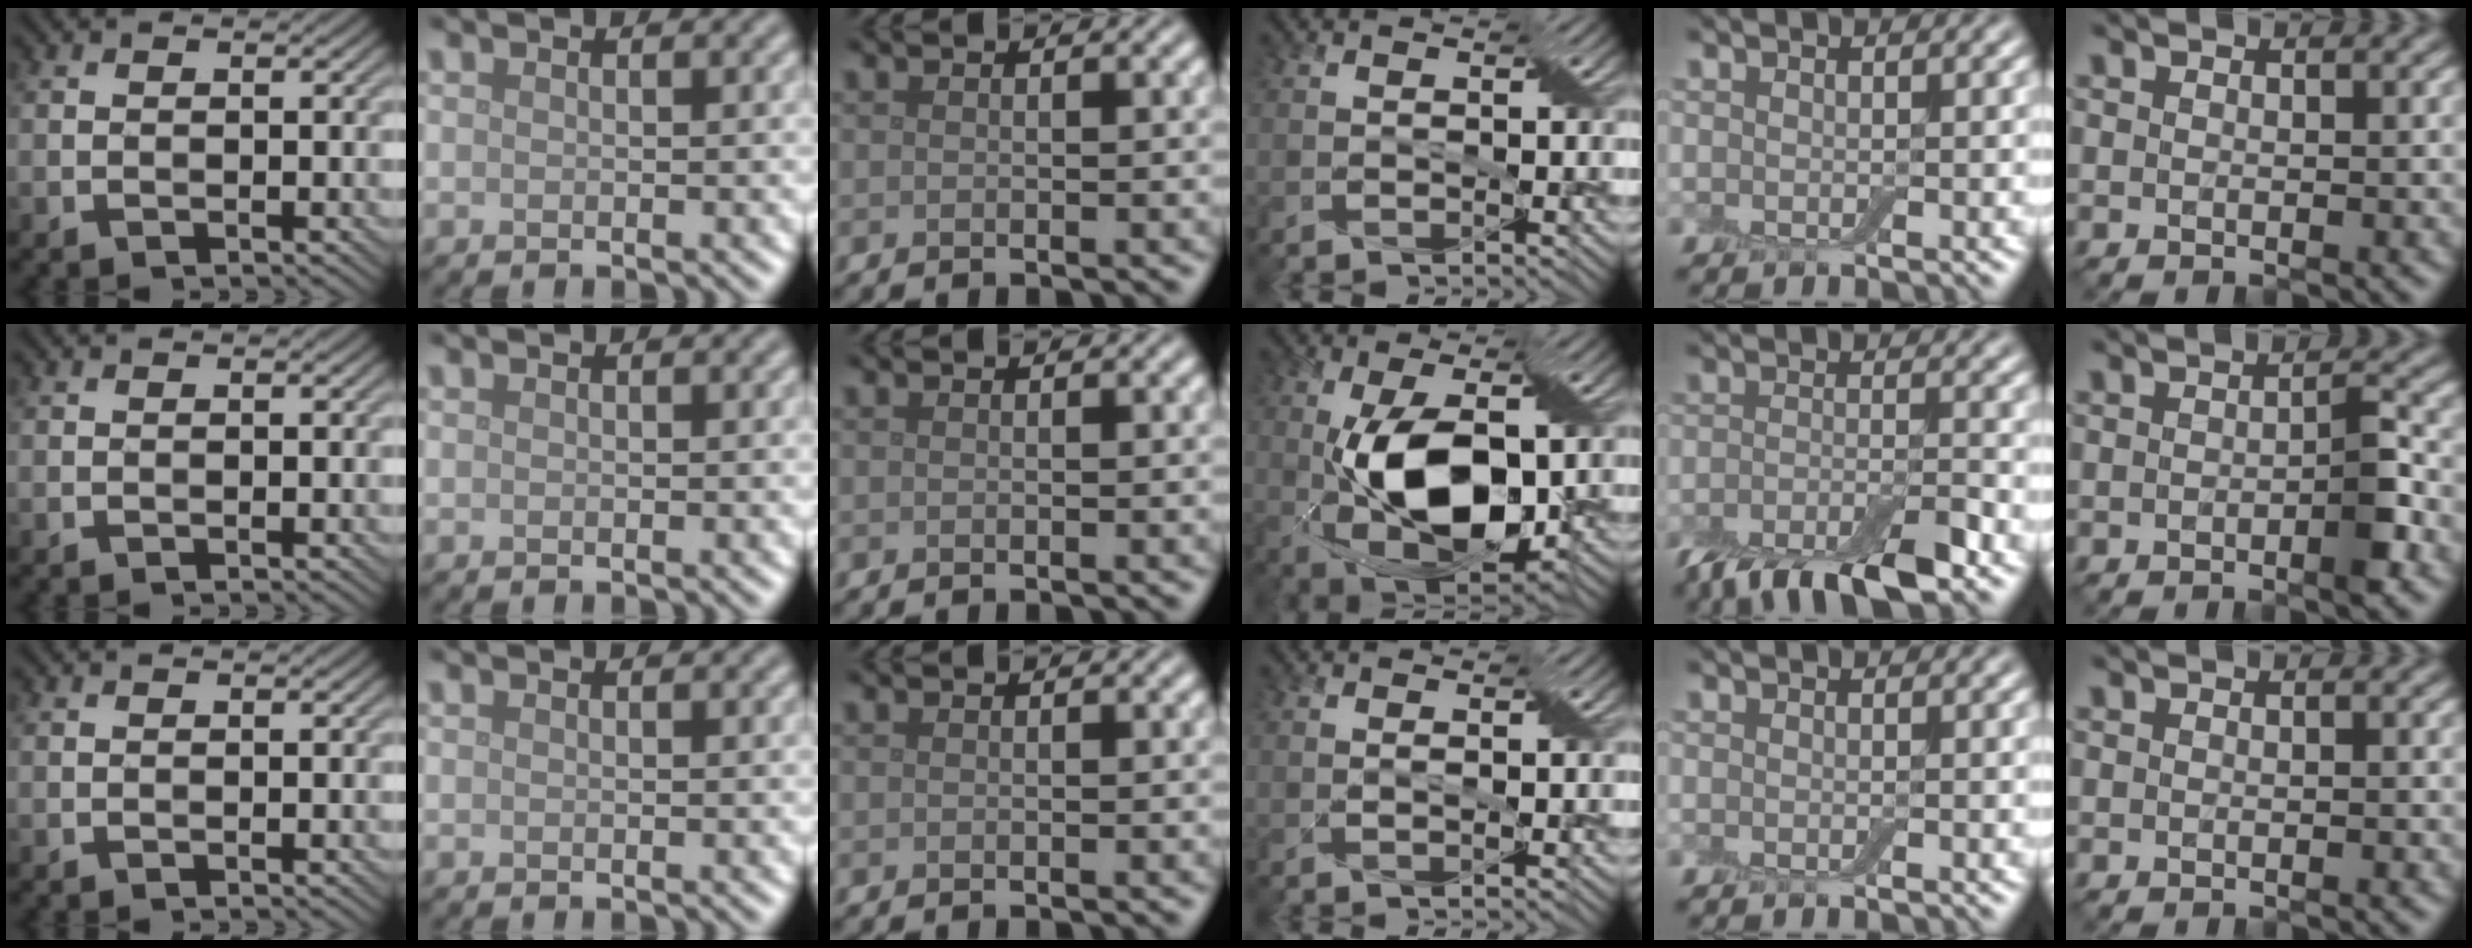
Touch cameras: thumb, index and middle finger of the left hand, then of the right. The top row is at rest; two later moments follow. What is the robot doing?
{"motion": "pour", "object": "cup"}